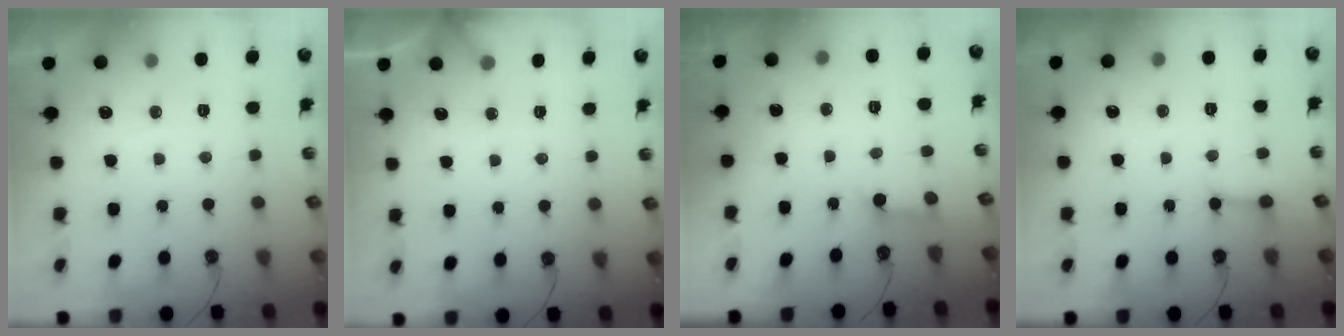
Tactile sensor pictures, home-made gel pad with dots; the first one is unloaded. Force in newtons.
{"total": 2.8, "press": 2.8, "slide": 0.2}
{"total": 2.8, "press": 2.7, "slide": 0.3}
{"total": 2.7, "press": 2.7, "slide": 0.3}